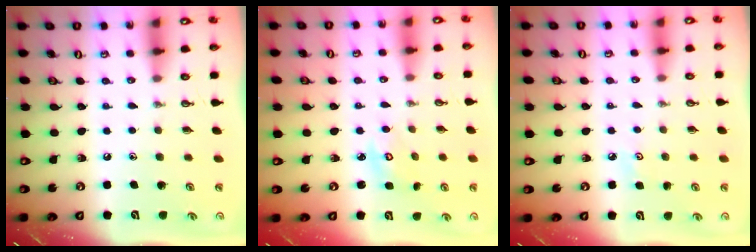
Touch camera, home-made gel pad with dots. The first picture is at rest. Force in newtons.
{"total": 3.5, "press": 3.5, "slide": 0.1}
{"total": 3.3, "press": 3.3, "slide": 0.4}